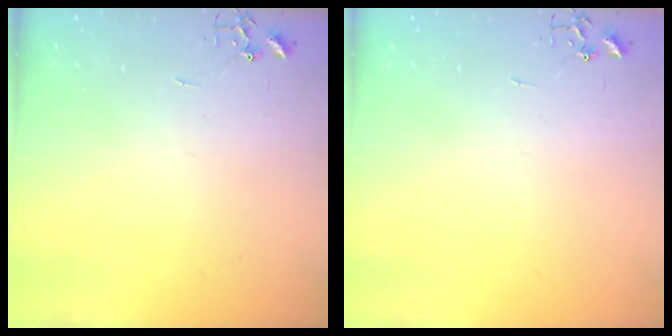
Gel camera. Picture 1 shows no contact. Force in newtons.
{"total": 0.0}